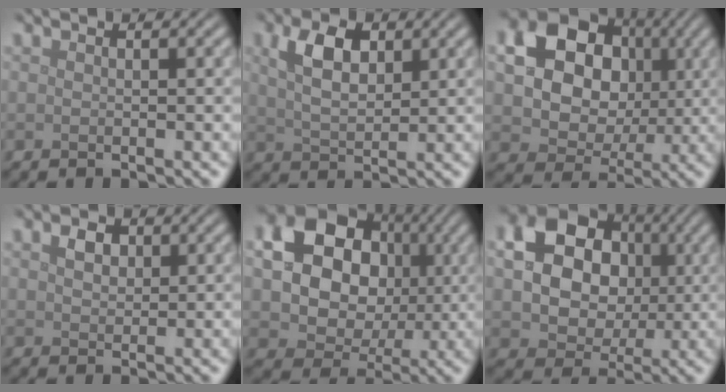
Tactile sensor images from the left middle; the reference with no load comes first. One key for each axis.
{"total": 4.4, "fx": 1.8, "fy": 2.5, "fz": 3.2, "tx": -0.069, "ty": 0.005, "tz": 0.034}
{"total": 13.1, "fx": 3.1, "fy": 10.5, "fz": 7.2, "tx": -0.133, "ty": 0.035, "tz": 0.046}
{"total": 1.7, "fx": 0.8, "fy": 1.3, "fz": 0.9, "tx": -0.019, "ty": 0.002, "tz": 0.013}
{"total": 14.7, "fx": 3.2, "fy": 12.0, "fz": 7.8, "tx": -0.148, "ty": 0.037, "tz": 0.051}
{"total": 14.5, "fx": 3.1, "fy": 11.9, "fz": 7.7, "tx": -0.148, "ty": 0.031, "tz": 0.048}